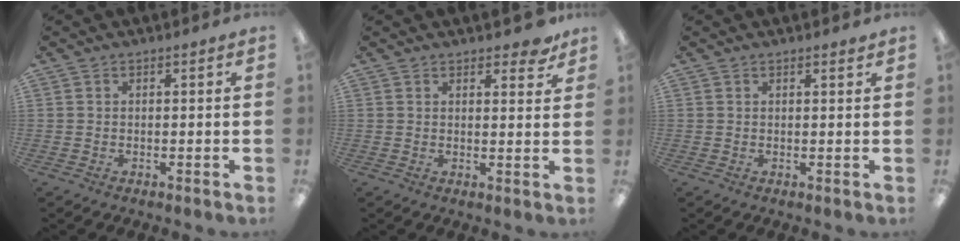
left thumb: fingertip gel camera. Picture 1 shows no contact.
{"total": 3.7, "force": [3.0, 1.5, 1.6], "torque": [-0.006, -0.017, 0.049]}
{"total": 0.7, "force": [0.7, 0.0, 0.1], "torque": [0.007, -0.004, 0.011]}